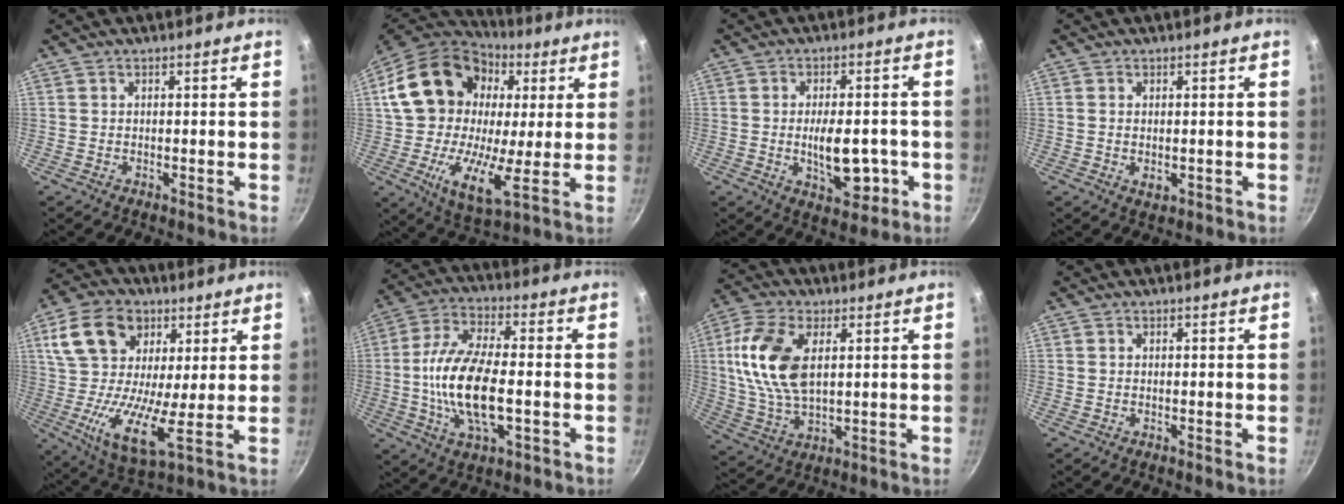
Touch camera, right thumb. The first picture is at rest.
{"total": 25.7, "force": [5.5, 16.6, 18.9], "torque": [-0.314, 0.000, 0.076]}
{"total": 10.4, "force": [-2.1, 5.3, 8.6], "torque": [-0.096, 0.001, -0.021]}
{"total": 2.1, "force": [-0.2, 1.3, 1.7], "torque": [-0.027, -0.005, -0.002]}
{"total": 18.1, "force": [5.9, 10.9, 13.1], "torque": [-0.226, -0.019, 0.089]}
{"total": 16.4, "force": [-2.5, 7.4, 14.4], "torque": [-0.271, 0.019, -0.054]}
{"total": 14.1, "force": [2.9, 7.7, 11.4], "torque": [-0.225, -0.002, 0.054]}
{"total": 0.0}